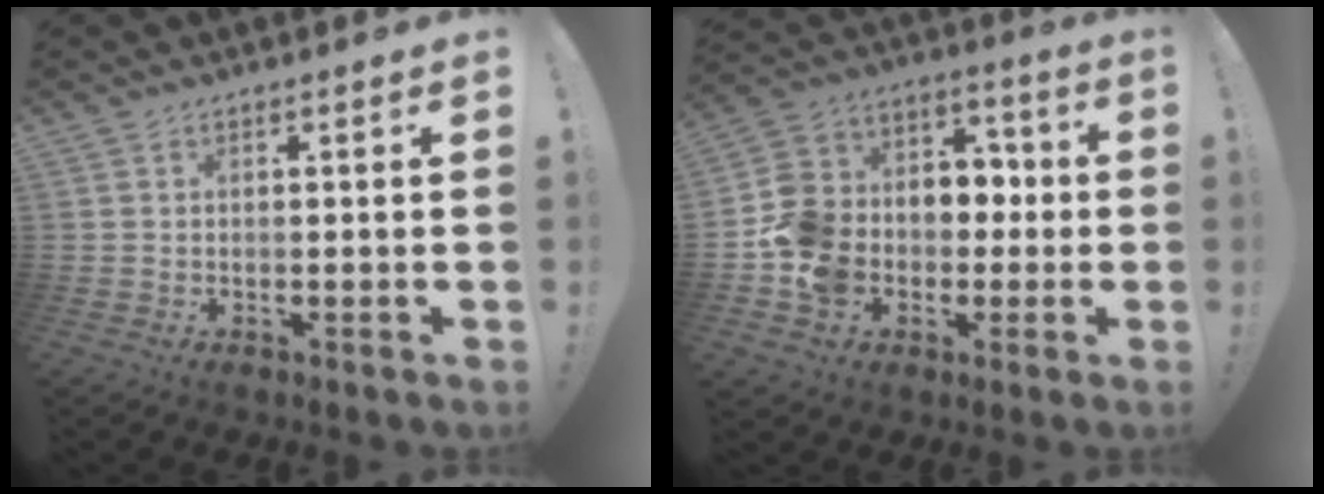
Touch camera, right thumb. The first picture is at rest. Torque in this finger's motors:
{"motor_torque": [2.71, 2.30, 1.37, -0.52, 0.18]}